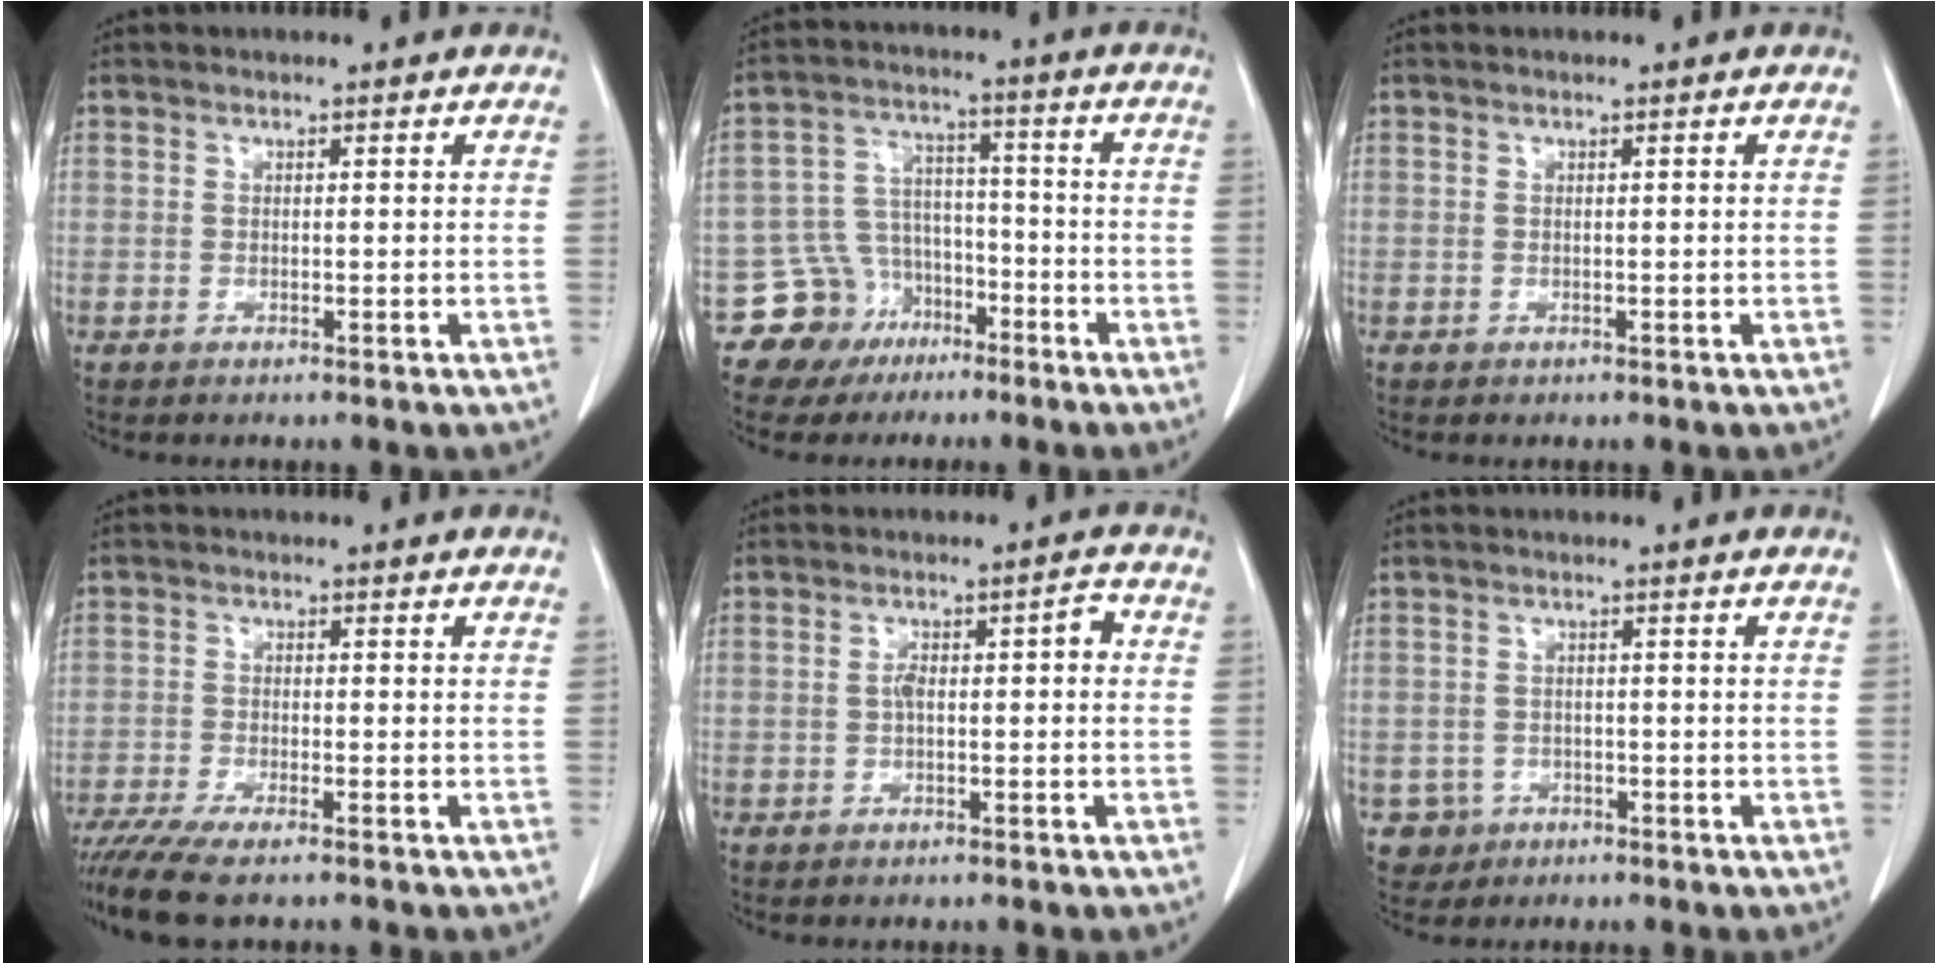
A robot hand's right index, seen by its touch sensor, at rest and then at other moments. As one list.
[{"total": 9.1, "force": [-5.4, 7.3, 0.3], "torque": [0.001, 0.040, -0.083]}, {"total": 0.0}, {"total": 8.4, "force": [-6.9, 1.0, 4.8], "torque": [-0.077, -0.017, -0.113]}, {"total": 3.9, "force": [-0.1, 1.3, 3.7], "torque": [-0.062, 0.021, -0.001]}, {"total": 3.1, "force": [-1.3, 2.8, -0.1], "torque": [0.008, 0.012, -0.016]}]